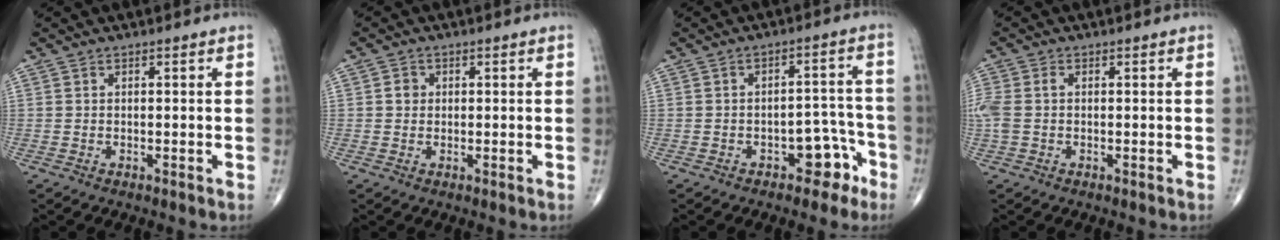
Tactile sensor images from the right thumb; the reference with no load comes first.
{"total": 1.8, "force": [0.2, 1.6, 0.7], "torque": [-0.003, 0.003, 0.001]}
{"total": 6.6, "force": [-3.9, 3.9, 3.6], "torque": [-0.019, 0.052, -0.050]}
{"total": 4.2, "force": [-0.1, 2.8, 3.1], "torque": [-0.098, 0.013, -0.002]}